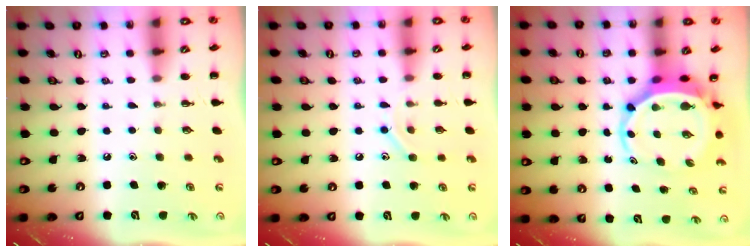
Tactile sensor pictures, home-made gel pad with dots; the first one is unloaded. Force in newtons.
{"total": 8.0, "press": 7.8, "slide": 1.5}
{"total": 5.7, "press": 5.4, "slide": 1.8}